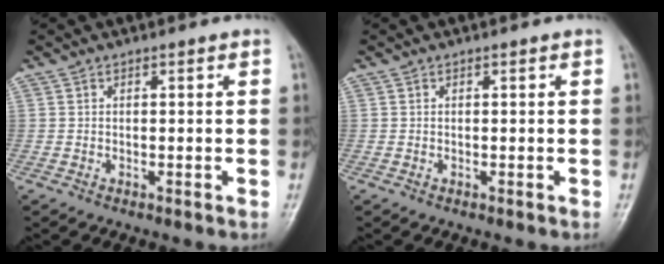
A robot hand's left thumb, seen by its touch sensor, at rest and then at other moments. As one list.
[{"total": 0.0}]